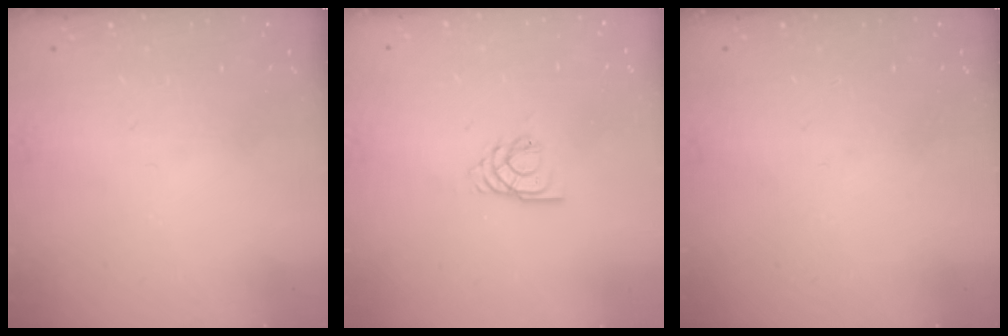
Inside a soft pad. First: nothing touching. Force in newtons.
{"total": 2.9, "press": 2.8, "slide": 0.4}
{"total": 0.0}